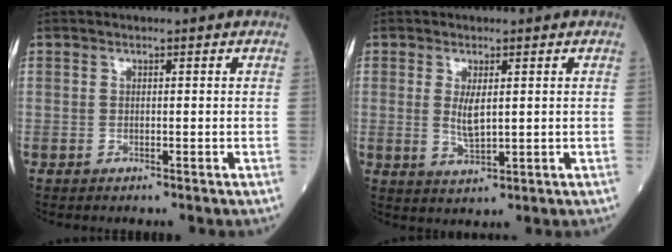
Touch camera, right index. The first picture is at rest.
{"total": 3.8, "force": [0.6, 1.1, 3.6], "torque": [-0.067, -0.010, 0.017]}